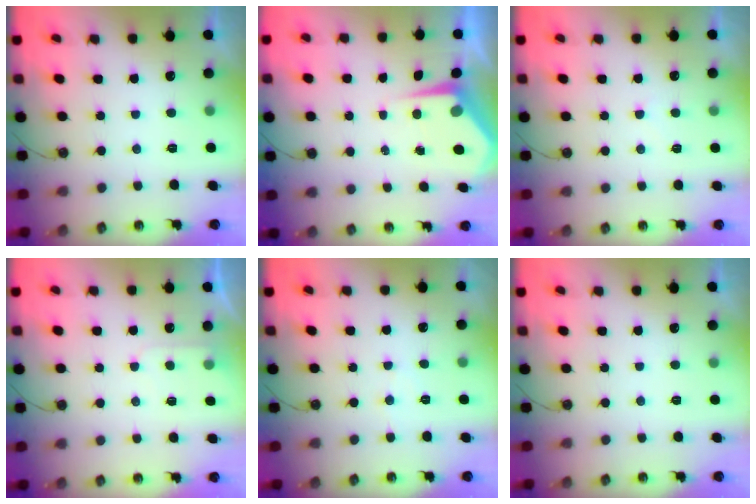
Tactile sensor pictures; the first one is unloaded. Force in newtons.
{"total": 5.1, "press": 5.0, "slide": 0.7}
{"total": 4.1, "press": 4.0, "slide": 0.6}
{"total": 5.3, "press": 5.2, "slide": 0.7}
{"total": 4.4, "press": 4.4, "slide": 0.6}
{"total": 0.0}